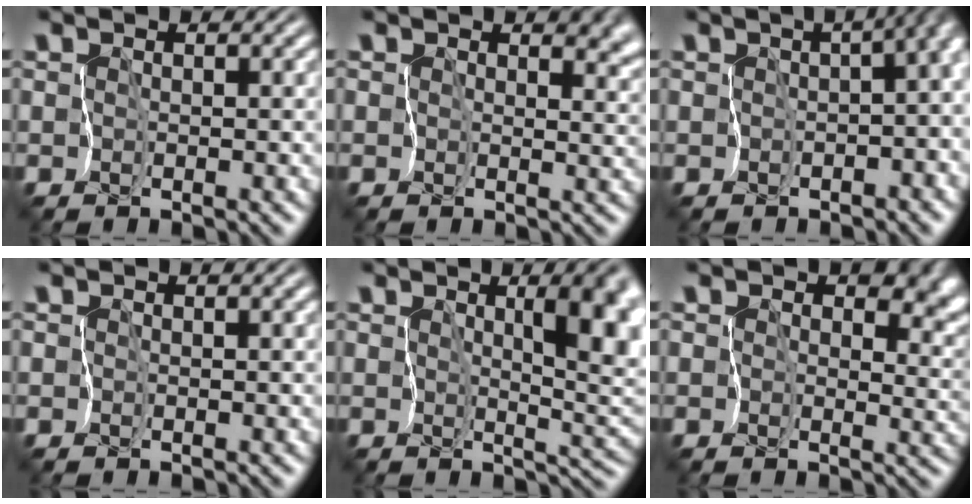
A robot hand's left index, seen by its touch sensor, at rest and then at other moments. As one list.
[{"total": 3.5, "force": [1.2, 2.4, 2.3], "torque": [-0.027, -0.006, 0.019]}, {"total": 10.6, "force": [-0.8, 6.4, 8.4], "torque": [-0.060, 0.010, -0.015]}, {"total": 0.0}, {"total": 7.7, "force": [1.7, 3.0, 7.0], "torque": [-0.096, -0.003, 0.031]}, {"total": 7.4, "force": [2.2, 5.2, 4.8], "torque": [-0.057, -0.006, 0.034]}]